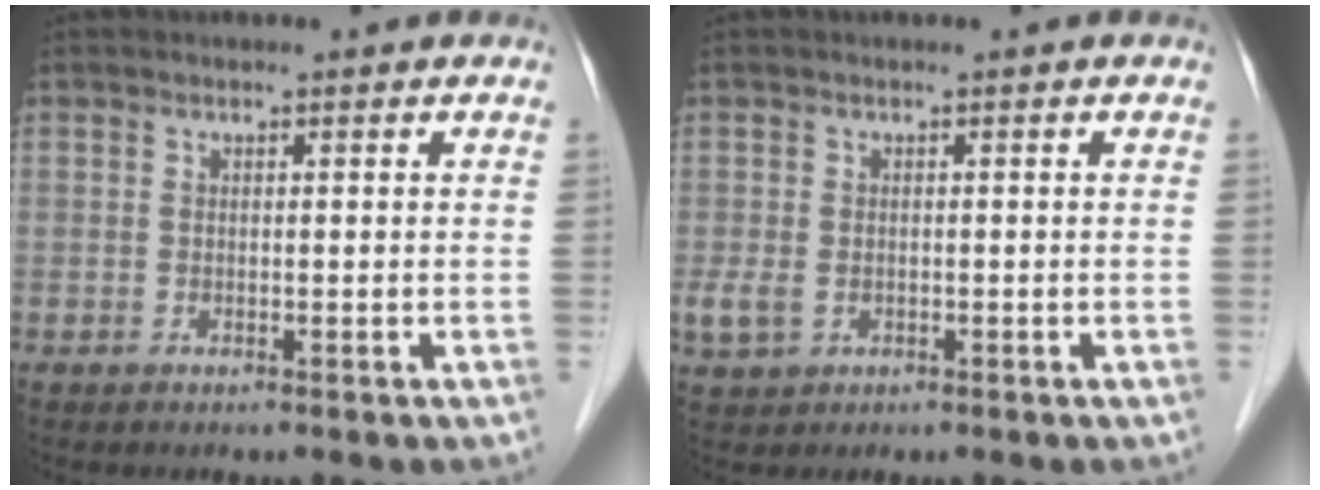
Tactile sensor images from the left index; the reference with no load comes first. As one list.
[{"total": 2.7, "force": [-0.6, 2.0, 1.7], "torque": [-0.046, 0.000, 0.000]}]